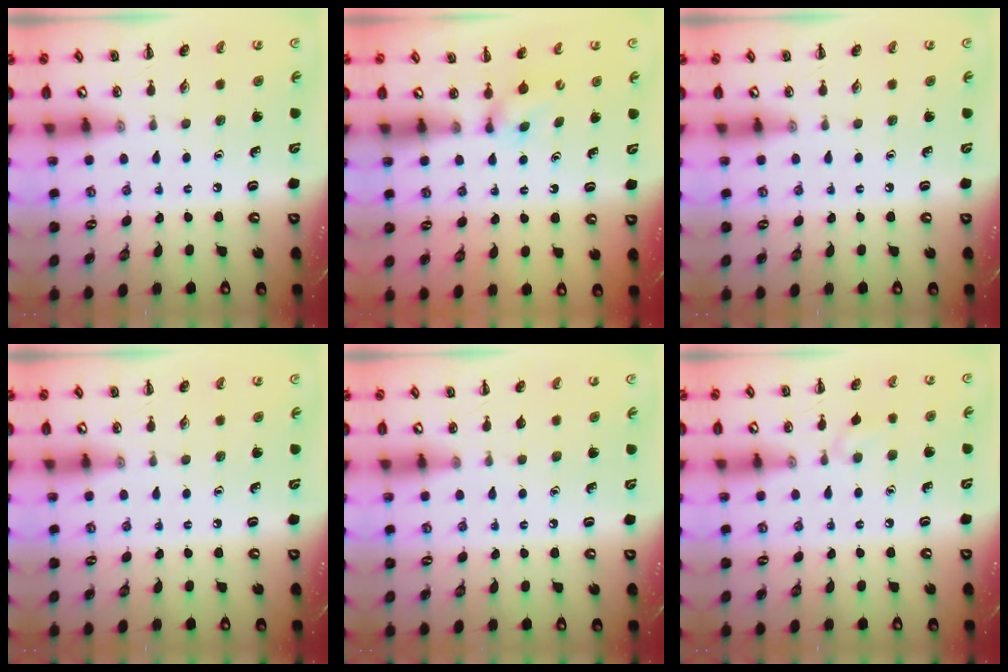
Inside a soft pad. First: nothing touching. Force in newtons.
{"total": 2.9, "press": 2.7, "slide": 1.1}
{"total": 0.0}
{"total": 0.0}
{"total": 0.6, "press": 0.6, "slide": 0.1}
{"total": 4.2, "press": 3.9, "slide": 1.5}